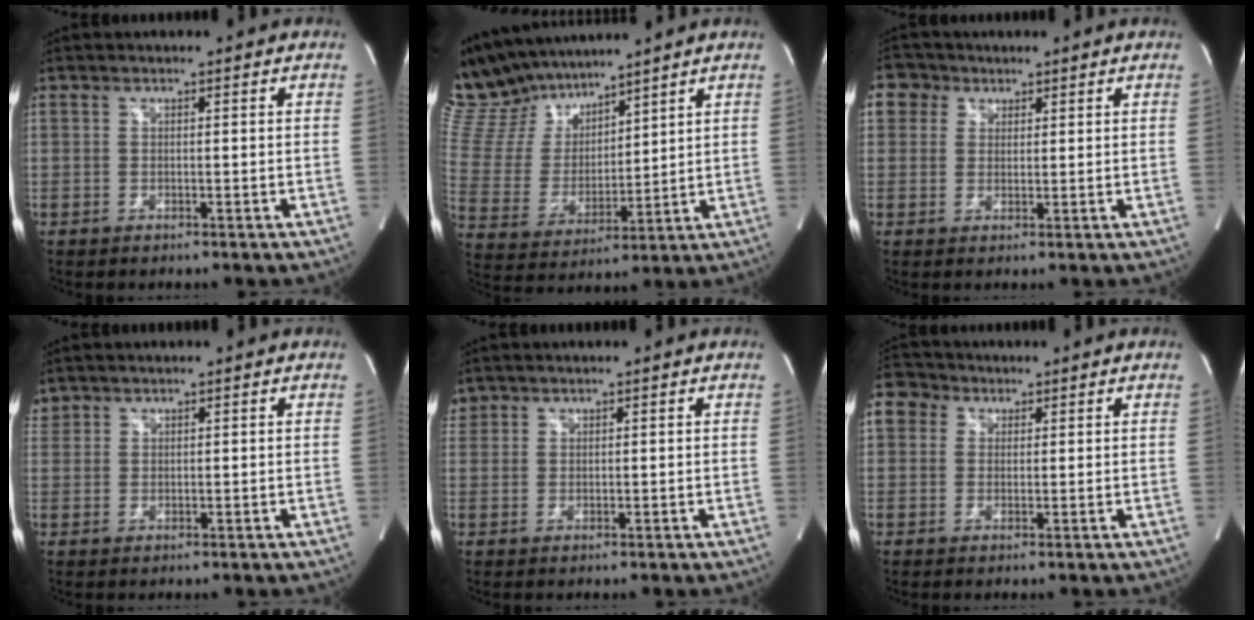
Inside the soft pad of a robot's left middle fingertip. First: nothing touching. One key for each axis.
{"total": 14.0, "fx": 12.5, "fy": 4.7, "fz": 4.2, "tx": -0.101, "ty": 0.023, "tz": 0.252}
{"total": 4.2, "fx": 2.0, "fy": 3.7, "fz": 0.4, "tx": -0.009, "ty": 0.016, "tz": 0.036}
{"total": 1.7, "fx": 1.6, "fy": 0.7, "fz": -0.1, "tx": 0.000, "ty": 0.011, "tz": 0.032}
{"total": 1.8, "fx": 1.5, "fy": 0.9, "fz": -0.1, "tx": 0.003, "ty": 0.012, "tz": 0.030}
{"total": 4.7, "fx": 2.1, "fy": 4.1, "fz": 1.1, "tx": -0.028, "ty": 0.023, "tz": 0.039}